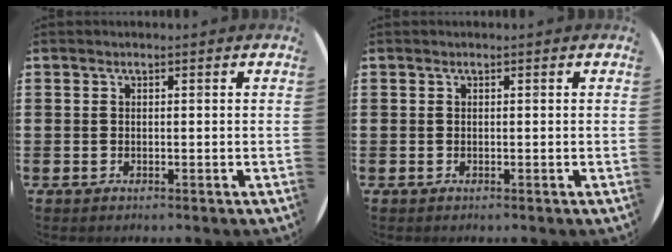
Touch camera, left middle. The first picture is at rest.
{"total": 0.0}